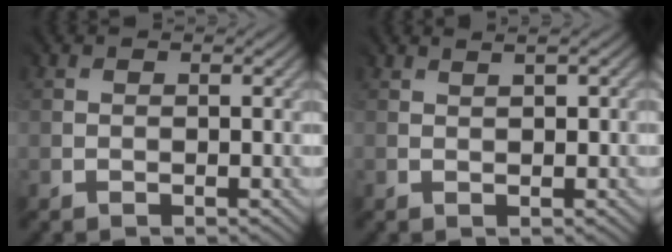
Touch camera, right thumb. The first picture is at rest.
{"total": 1.0, "force": [0.7, -0.4, 0.4], "torque": [-0.012, 0.004, 0.017]}